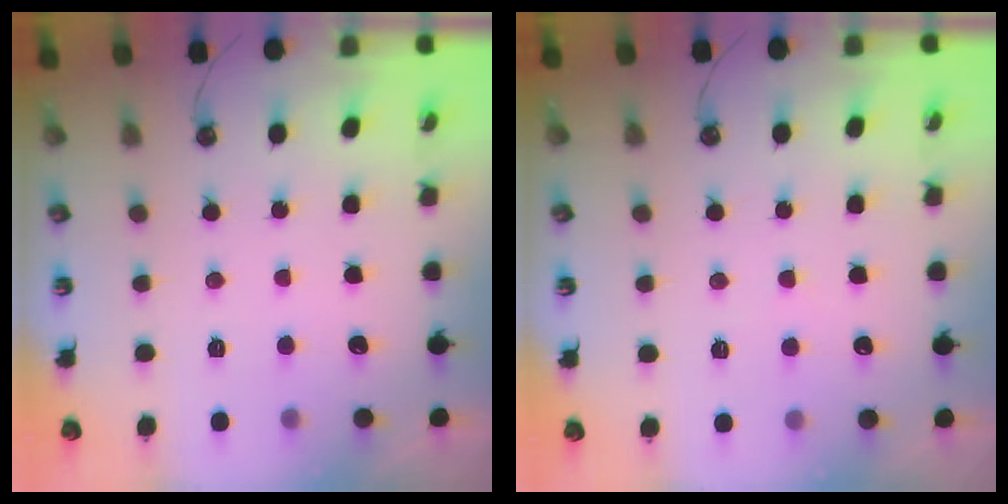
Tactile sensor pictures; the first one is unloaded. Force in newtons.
{"total": 2.4, "press": 2.4, "slide": 0.2}